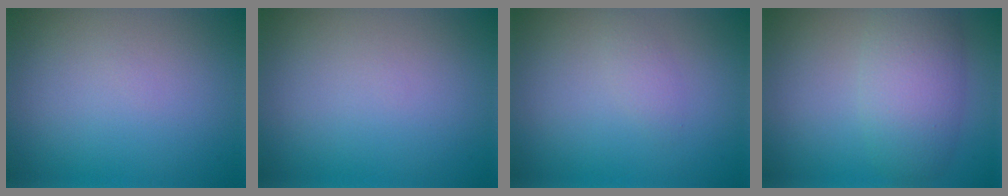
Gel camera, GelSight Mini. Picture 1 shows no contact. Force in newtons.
{"total": 0.0}
{"total": 1.1, "press": 1.1, "slide": 0.1}
{"total": 5.3, "press": 5.3, "slide": 0.1}